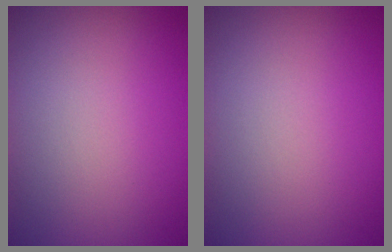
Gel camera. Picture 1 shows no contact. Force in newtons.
{"total": 0.0}